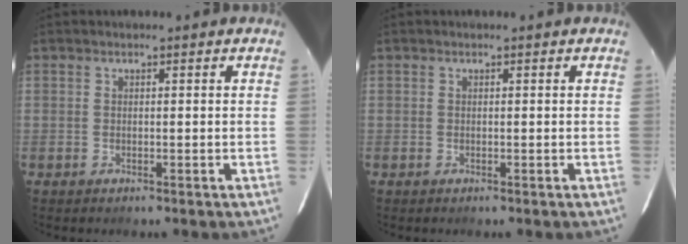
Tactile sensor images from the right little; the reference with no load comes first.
{"total": 0.0}